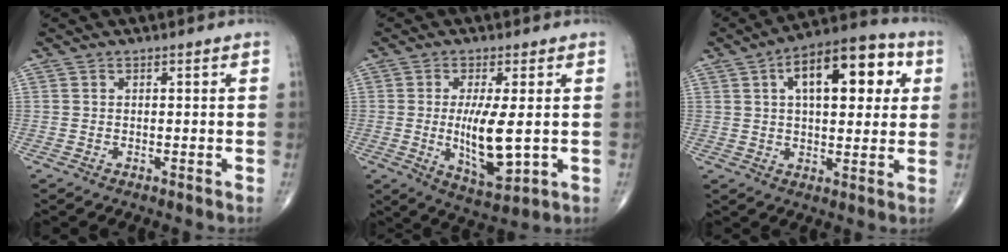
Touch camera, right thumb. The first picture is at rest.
{"total": 10.5, "force": [-0.2, 3.1, 10.1], "torque": [-0.181, -0.027, 0.005]}
{"total": 17.1, "force": [5.2, 8.1, 14.2], "torque": [-0.173, 0.016, 0.070]}